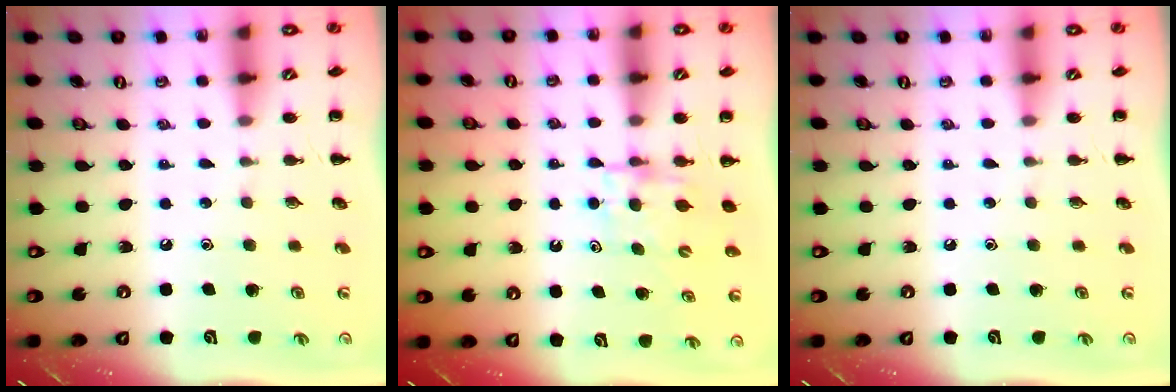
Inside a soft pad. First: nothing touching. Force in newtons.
{"total": 5.2, "press": 5.2, "slide": 0.4}
{"total": 0.0}